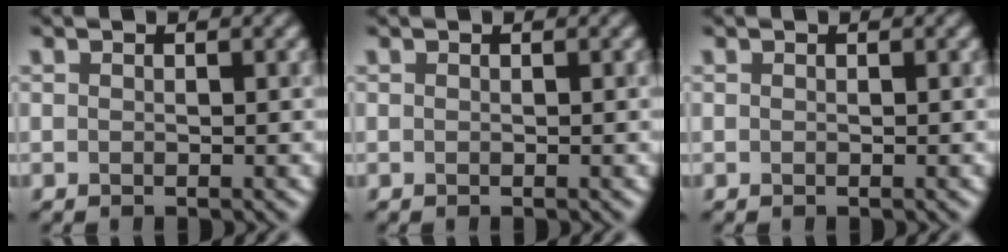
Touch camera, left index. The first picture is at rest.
{"total": 0.0}
{"total": 0.0}